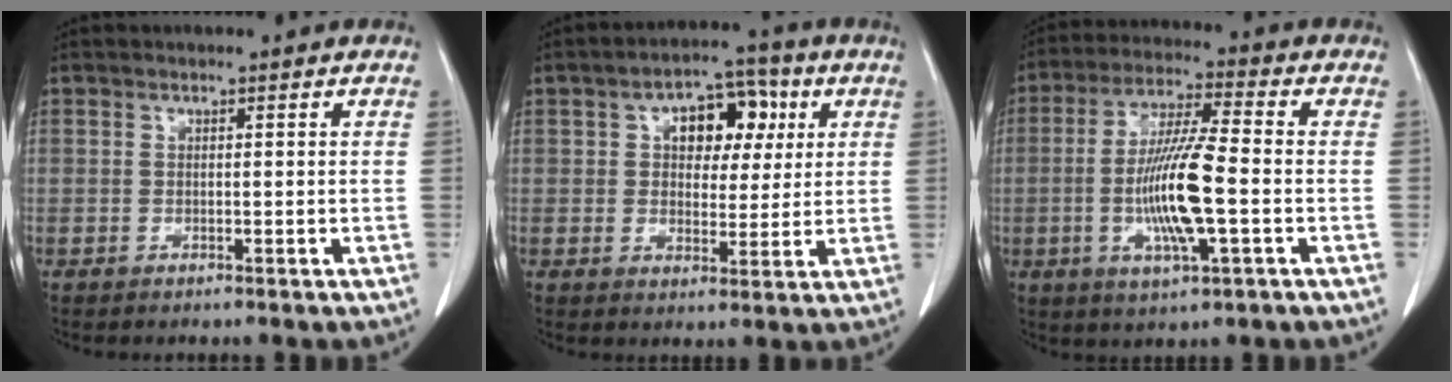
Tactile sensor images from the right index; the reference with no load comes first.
{"total": 8.6, "force": [2.7, 5.1, 6.4], "torque": [-0.086, 0.028, 0.041]}
{"total": 12.4, "force": [-2.4, 1.1, 12.1], "torque": [-0.237, -0.007, -0.047]}